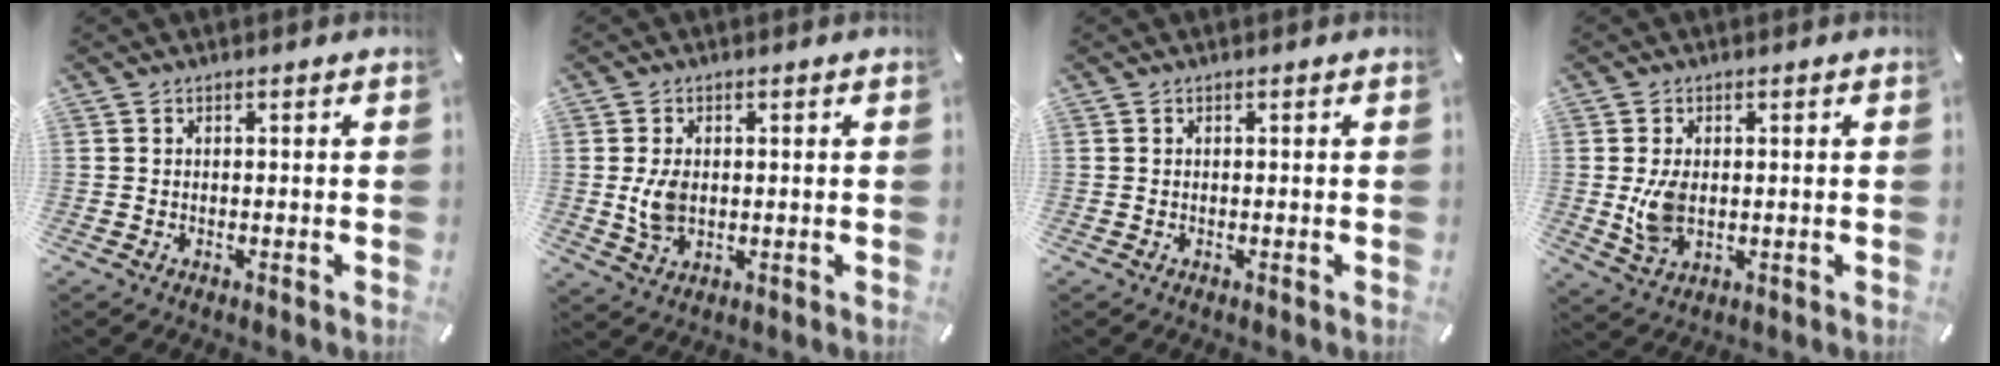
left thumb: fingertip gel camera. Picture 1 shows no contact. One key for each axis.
{"total": 7.3, "fx": 0.2, "fy": 5.1, "fz": 5.3, "tx": -0.115, "ty": -0.002, "tz": 0.002}
{"total": 0.0}
{"total": 6.5, "fx": 0.2, "fy": 4.3, "fz": 4.8, "tx": -0.085, "ty": -0.008, "tz": -0.001}